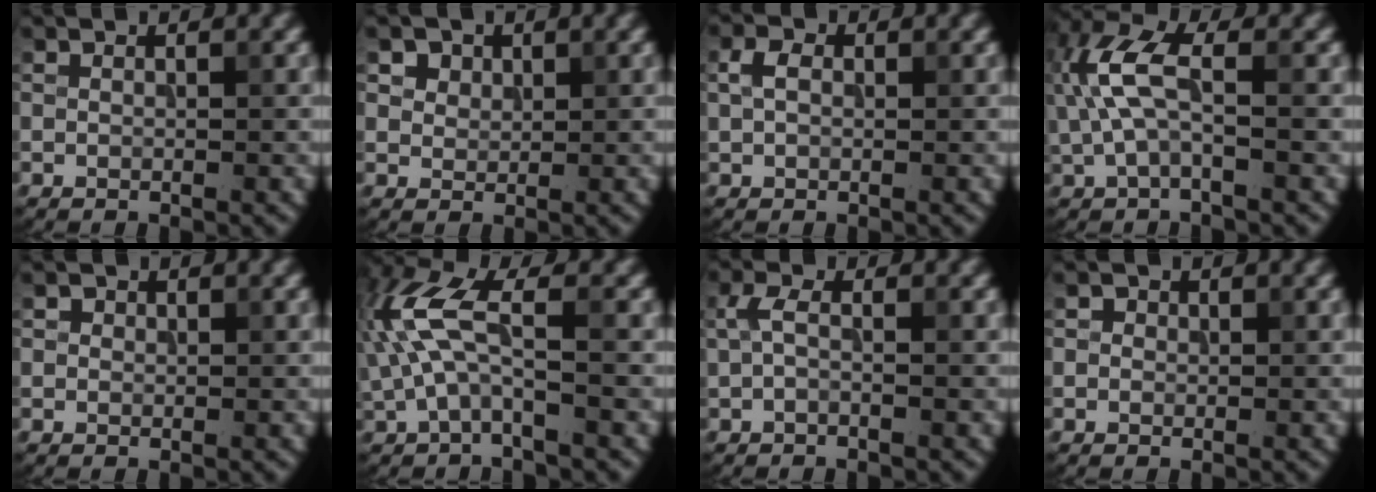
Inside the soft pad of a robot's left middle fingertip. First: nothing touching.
{"total": 4.0, "force": [2.5, 2.6, 1.7], "torque": [-0.054, 0.001, 0.047]}
{"total": 2.0, "force": [0.5, 1.4, 1.3], "torque": [-0.029, 0.006, 0.005]}
{"total": 5.1, "force": [0.6, 2.2, 4.6], "torque": [-0.113, 0.016, 0.007]}
{"total": 0.8, "force": [0.3, 0.7, 0.2], "torque": [-0.003, -0.003, -0.002]}
{"total": 5.2, "force": [0.3, 1.9, 4.9], "torque": [-0.118, 0.017, -0.001]}
{"total": 1.5, "force": [-0.2, 0.6, 1.4], "torque": [-0.034, 0.004, -0.007]}
{"total": 0.8, "force": [0.3, 0.8, 0.2], "torque": [-0.002, -0.005, -0.002]}